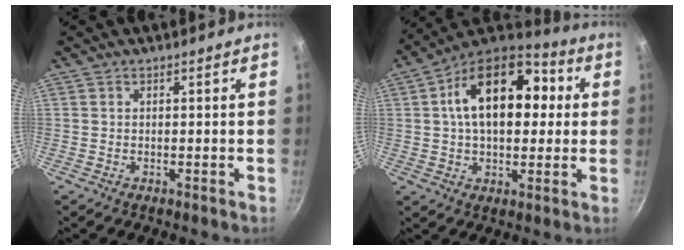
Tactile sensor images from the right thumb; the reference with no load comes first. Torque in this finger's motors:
{"motor_torque": [0.76, 4.25, 1.82, 0.41, 0.15]}